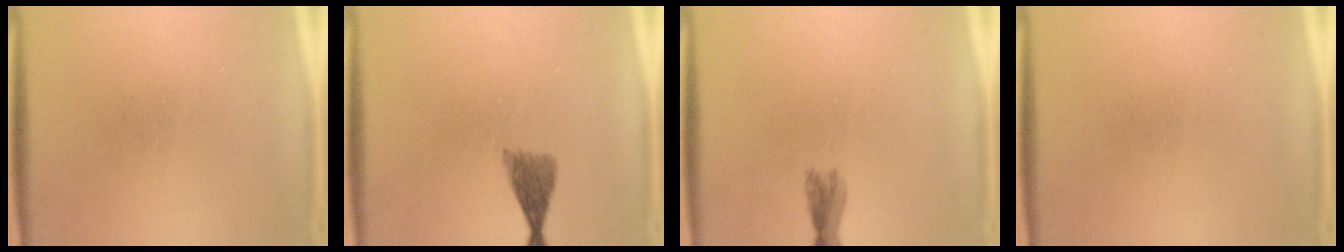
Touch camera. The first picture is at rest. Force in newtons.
{"total": 3.2}
{"total": 2.3}
{"total": 0.0}